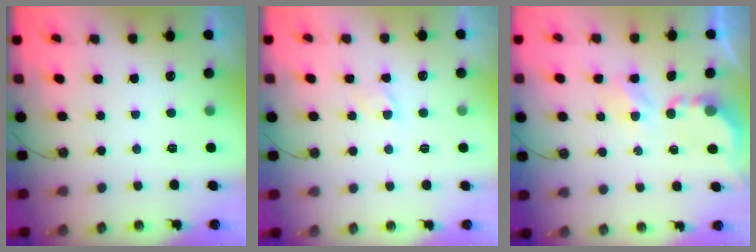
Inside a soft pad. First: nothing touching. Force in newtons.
{"total": 2.8, "press": 2.8, "slide": 0.4}
{"total": 3.5, "press": 3.5, "slide": 0.3}